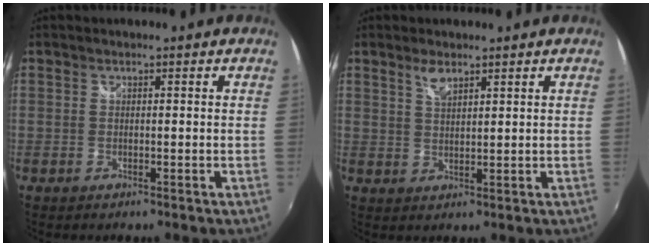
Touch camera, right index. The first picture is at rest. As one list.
[{"total": 3.1, "force": [2.2, 1.1, 1.9], "torque": [-0.032, 0.000, 0.040]}]